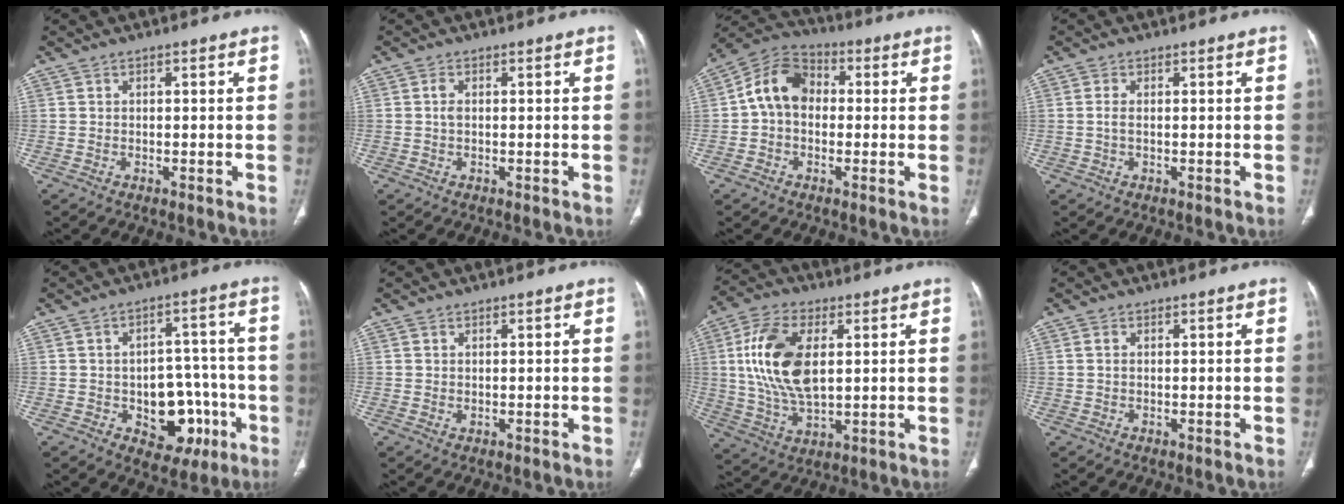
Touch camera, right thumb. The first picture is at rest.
{"total": 1.3, "force": [0.0, 0.7, 1.1], "torque": [-0.024, 0.001, 0.001]}
{"total": 10.0, "force": [0.2, 7.6, 6.5], "torque": [-0.099, 0.033, -0.012]}
{"total": 1.4, "force": [0.0, 0.6, 1.3], "torque": [-0.033, 0.000, 0.003]}
{"total": 12.6, "force": [-4.0, 8.5, 8.4], "torque": [-0.064, 0.037, -0.042]}
{"total": 0.6, "force": [0.4, 0.4, 0.3], "torque": [-0.001, -0.003, 0.009]}
{"total": 15.8, "force": [2.9, 8.4, 13.1], "torque": [-0.260, -0.004, 0.059]}
{"total": 1.1, "force": [0.2, 0.7, 0.9], "torque": [-0.022, 0.003, 0.007]}